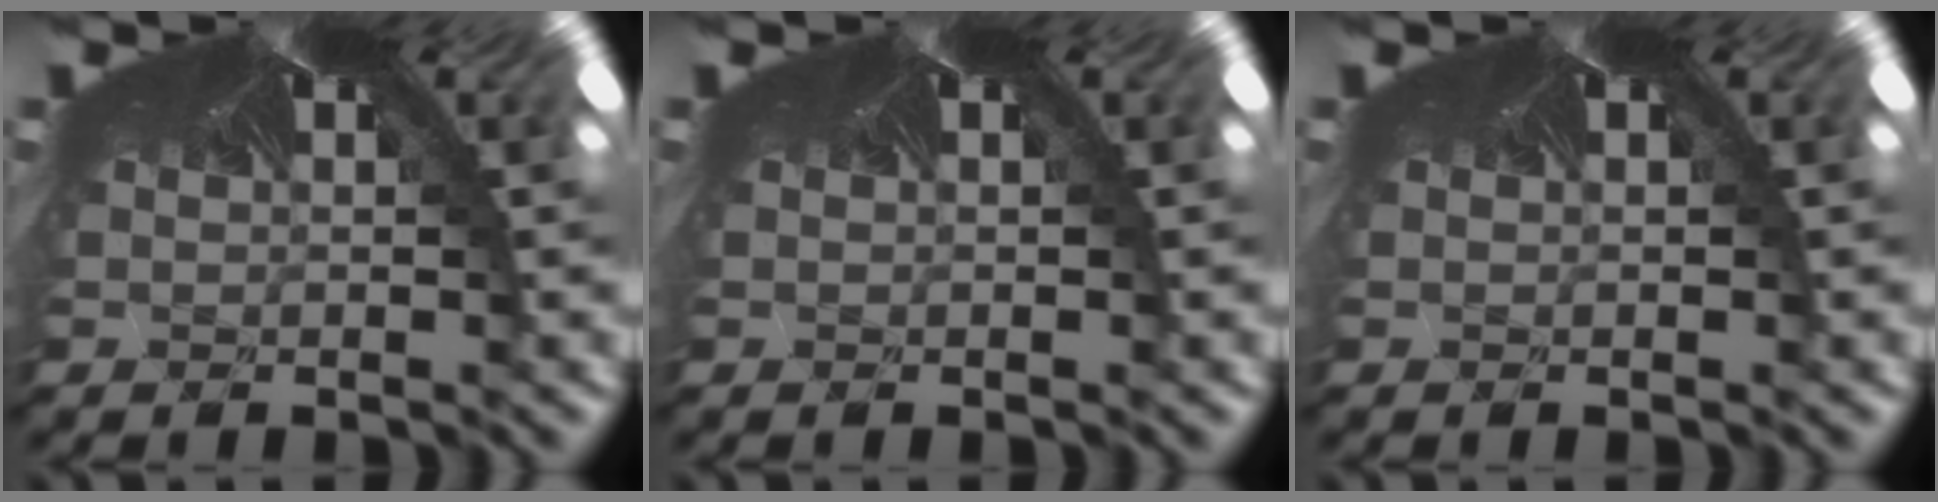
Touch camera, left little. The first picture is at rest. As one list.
[{"total": 0.0}, {"total": 0.0}]